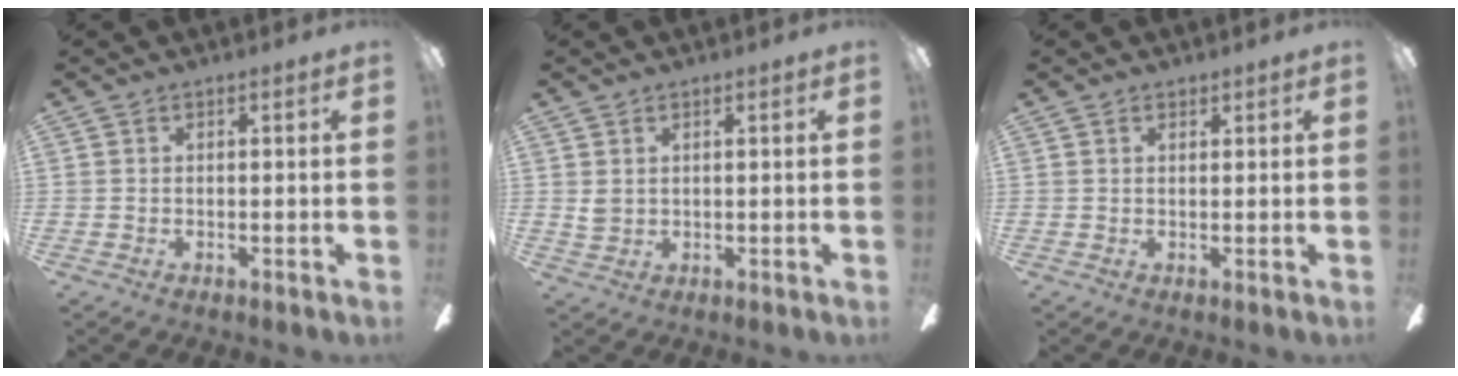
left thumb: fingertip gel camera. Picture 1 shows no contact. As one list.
[{"total": 1.9, "force": [0.1, 1.5, 1.1], "torque": [-0.024, 0.005, 0.001]}, {"total": 1.0, "force": [0.8, 0.5, 0.3], "torque": [0.002, -0.002, 0.013]}]